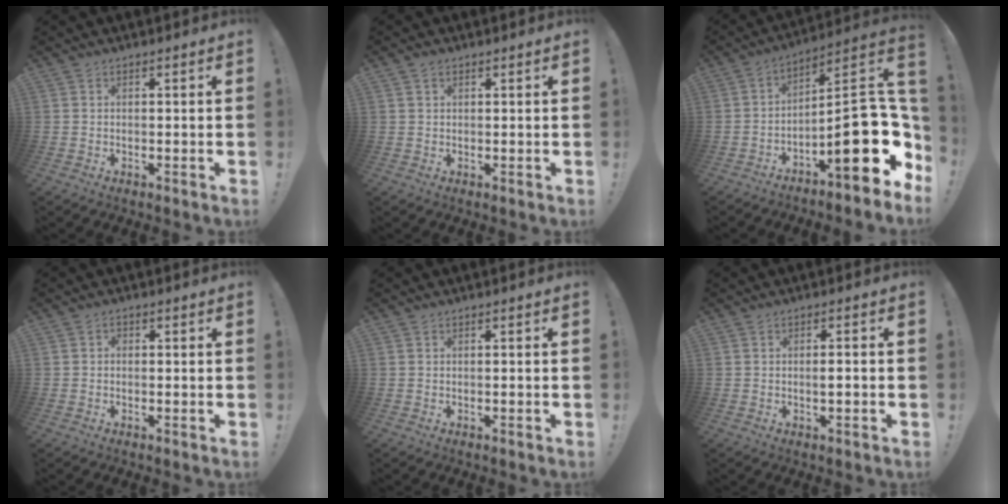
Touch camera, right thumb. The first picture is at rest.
{"total": 1.1, "force": [0.7, 0.7, 0.4], "torque": [-0.008, 0.001, 0.013]}
{"total": 23.1, "force": [-5.4, 7.5, 21.2], "torque": [-0.310, 0.027, -0.074]}
{"total": 1.1, "force": [-0.5, 0.8, 0.4], "torque": [-0.016, 0.007, -0.008]}
{"total": 0.0}
{"total": 2.3, "force": [-0.7, 0.1, 2.2], "torque": [-0.034, 0.001, -0.016]}